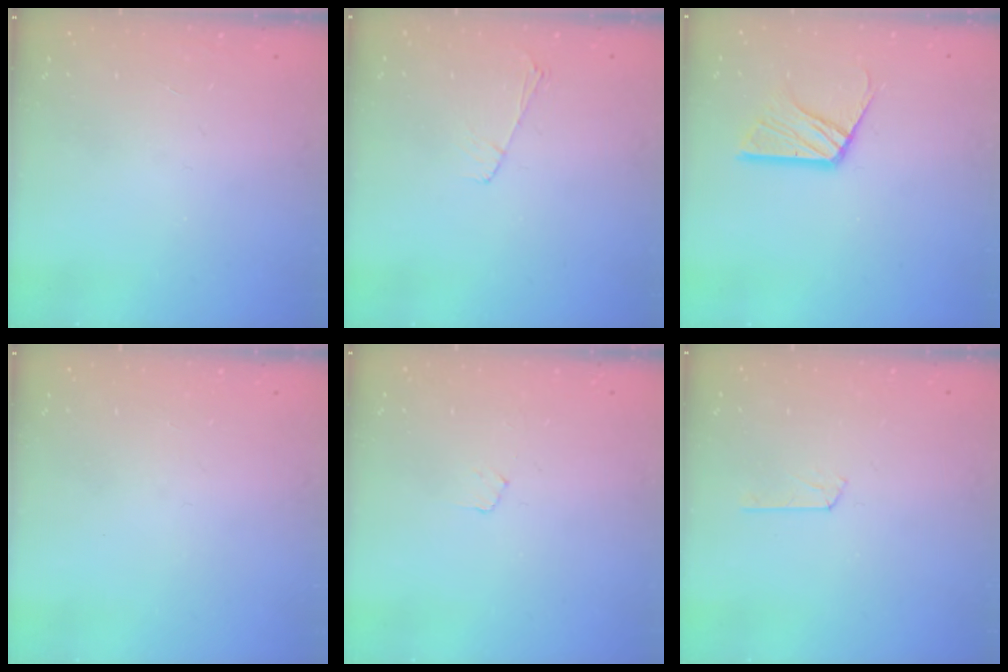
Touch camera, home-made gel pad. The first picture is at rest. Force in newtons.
{"total": 4.9, "press": 4.9, "slide": 0.6}
{"total": 11.1, "press": 11.1, "slide": 0.8}
{"total": 1.5, "press": 1.4, "slide": 0.2}
{"total": 3.6, "press": 3.6, "slide": 0.4}
{"total": 2.8, "press": 2.8, "slide": 0.3}